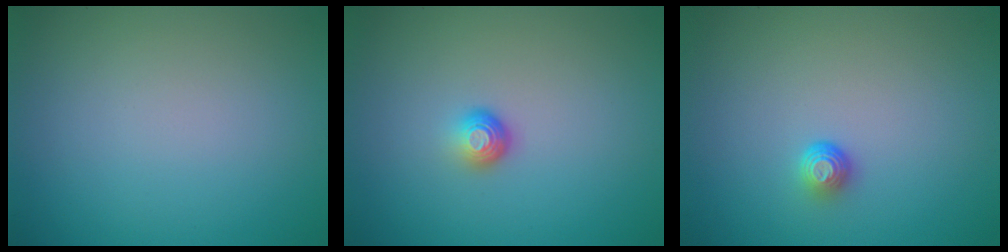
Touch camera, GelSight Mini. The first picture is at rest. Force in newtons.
{"total": 1.6, "press": 1.0, "slide": 1.2}
{"total": 1.3, "press": 1.0, "slide": 0.9}